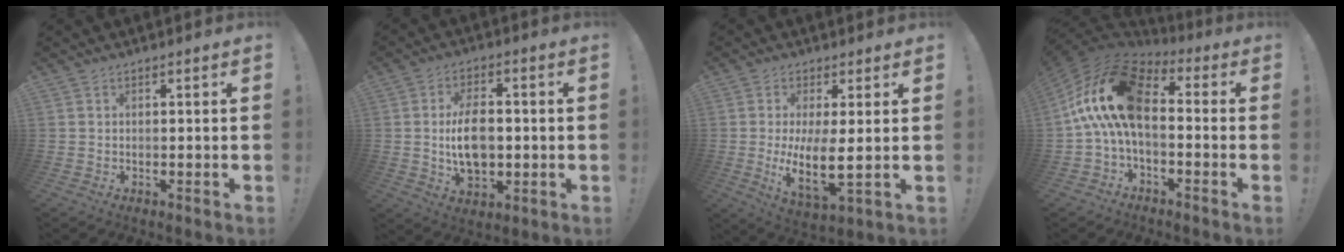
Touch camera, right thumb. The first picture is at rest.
{"total": 12.0, "force": [-0.2, 7.8, 9.1], "torque": [-0.154, -0.002, -0.007]}
{"total": 9.8, "force": [1.0, 2.5, 9.4], "torque": [-0.173, -0.033, 0.017]}
{"total": 18.4, "force": [1.9, 9.6, 15.6], "torque": [-0.299, 0.006, 0.037]}